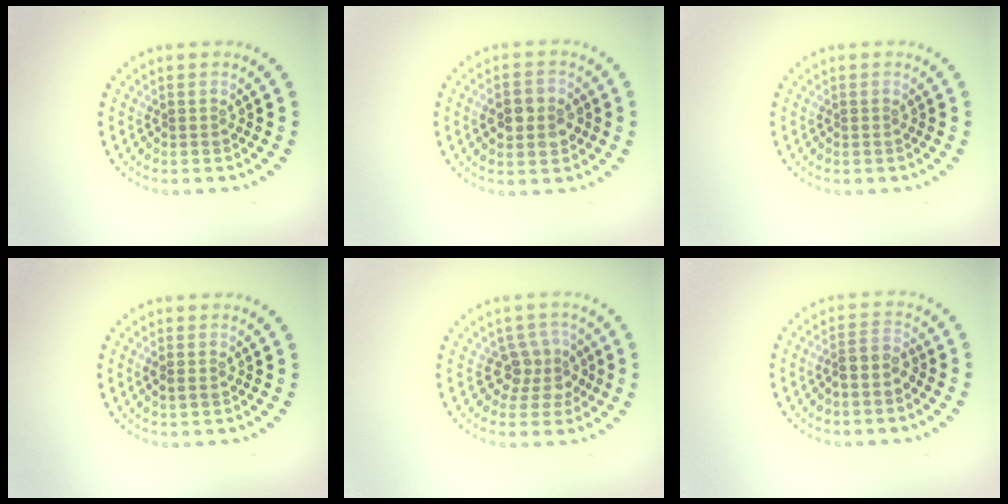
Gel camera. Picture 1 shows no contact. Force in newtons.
{"total": 2.9, "press": 2.9, "slide": 0.2}
{"total": 0.0}
{"total": 0.8, "press": 0.8, "slide": 0.2}
{"total": 2.9, "press": 2.3, "slide": 1.7}
{"total": 2.0, "press": 1.6, "slide": 1.2}